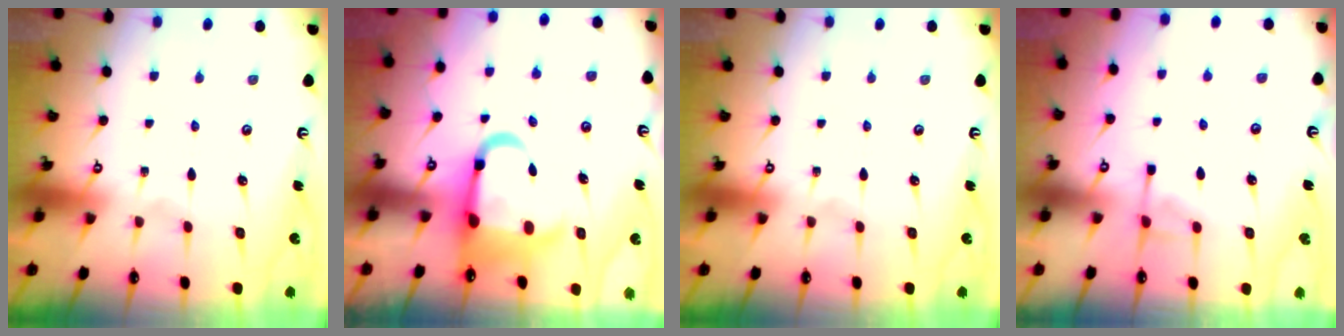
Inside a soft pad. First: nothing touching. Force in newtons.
{"total": 10.3, "press": 9.9, "slide": 3.0}
{"total": 0.0}
{"total": 4.5, "press": 4.4, "slide": 0.7}